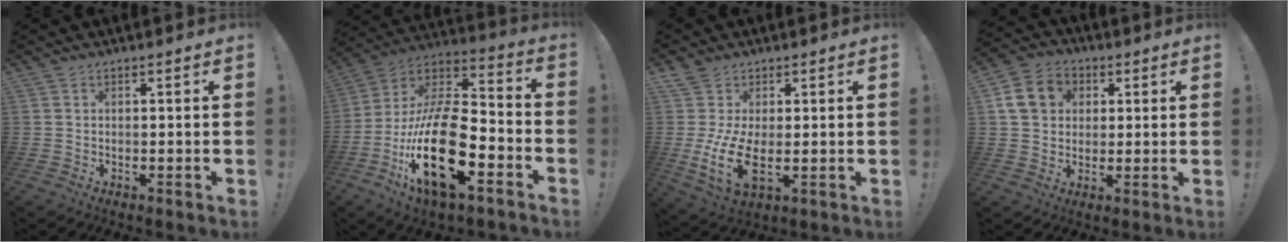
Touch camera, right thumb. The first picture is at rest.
{"total": 26.3, "force": [-8.9, 11.3, 22.0], "torque": [-0.432, 0.041, -0.148]}
{"total": 12.2, "force": [0.4, 6.5, 10.3], "torque": [-0.207, -0.018, 0.011]}
{"total": 12.2, "force": [3.0, 10.4, 5.6], "torque": [-0.078, 0.003, 0.065]}